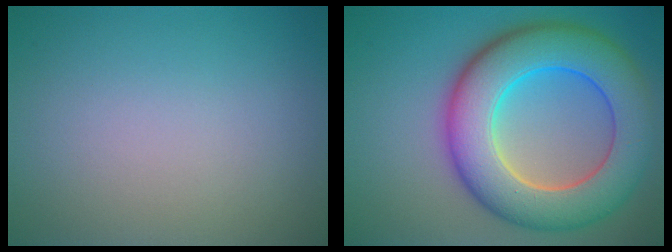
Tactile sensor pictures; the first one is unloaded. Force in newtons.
{"total": 11.2, "press": 11.2, "slide": 0.5}